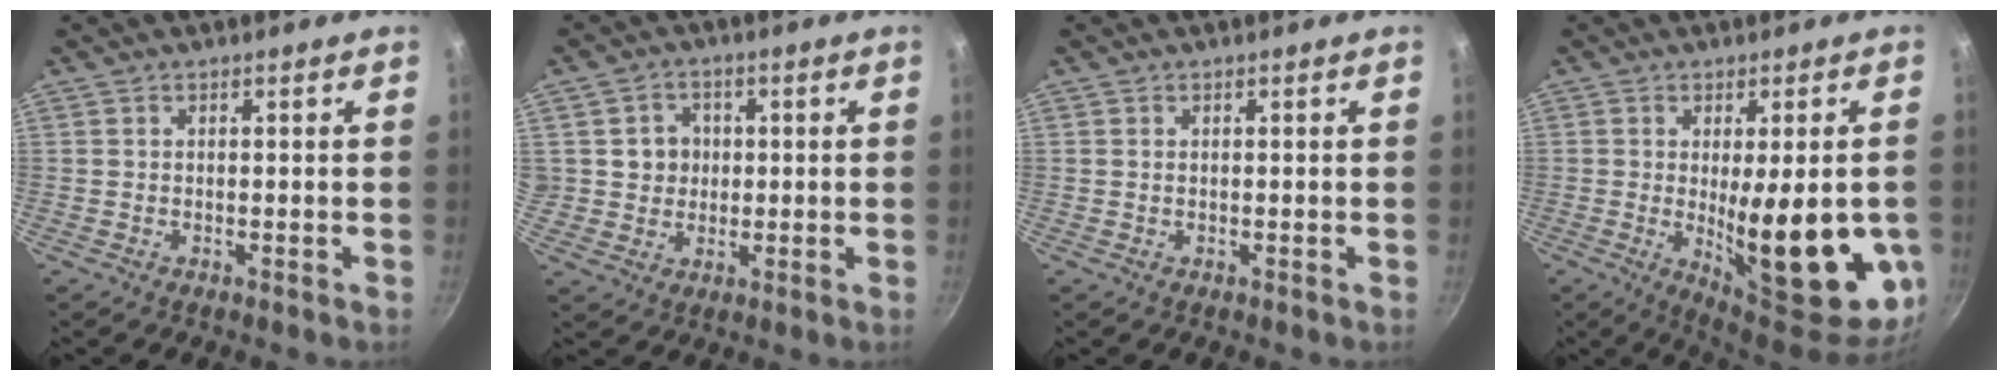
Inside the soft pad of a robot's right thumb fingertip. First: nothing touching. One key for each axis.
{"total": 5.6, "fx": 0.8, "fy": 5.2, "fz": 1.8, "tx": 0.005, "ty": 0.006, "tz": 0.013}
{"total": 0.0}
{"total": 21.7, "fx": -3.6, "fy": 7.1, "fz": 20.2, "tx": -0.244, "ty": -0.032, "tz": -0.031}